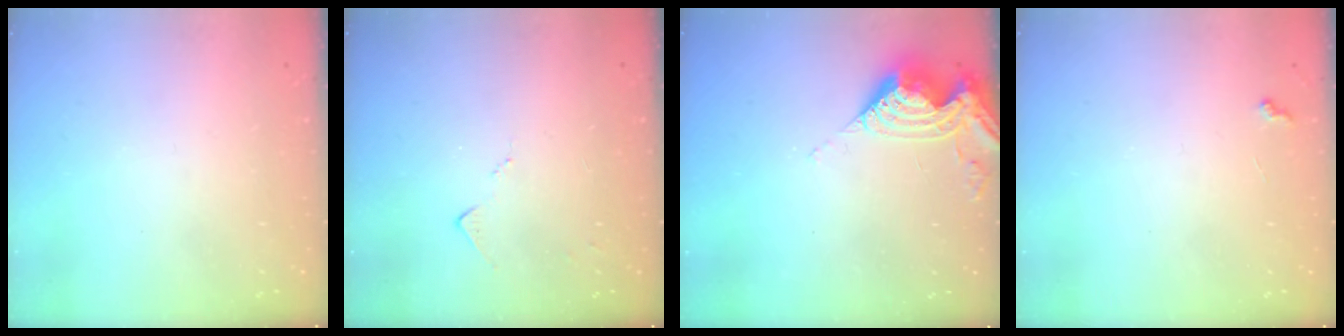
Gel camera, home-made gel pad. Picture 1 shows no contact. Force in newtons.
{"total": 5.5, "press": 5.4, "slide": 0.8}
{"total": 10.3, "press": 10.2, "slide": 1.2}
{"total": 4.8, "press": 4.8, "slide": 0.5}